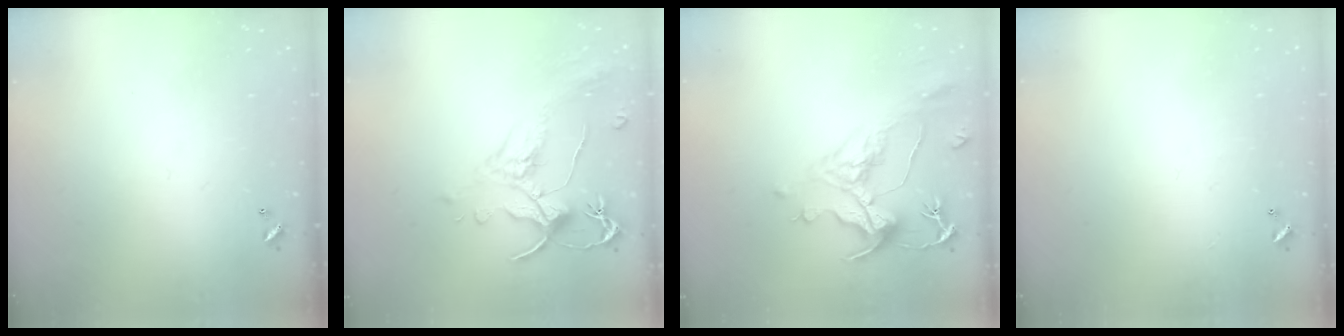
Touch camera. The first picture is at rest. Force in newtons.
{"total": 1.6, "press": 1.1, "slide": 1.2}
{"total": 1.4, "press": 0.2, "slide": 1.4}
{"total": 0.6, "press": 0.2, "slide": 0.6}